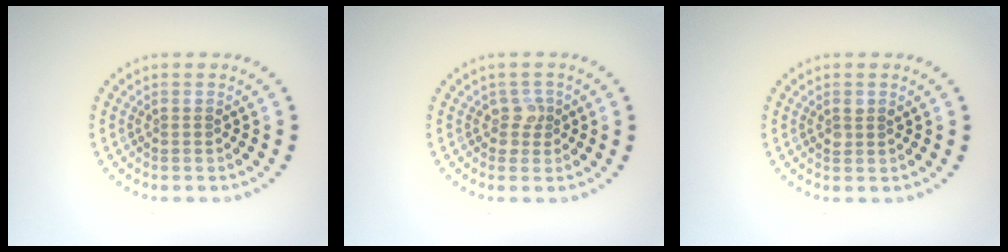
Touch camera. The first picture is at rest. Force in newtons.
{"total": 1.5, "press": 1.2, "slide": 0.9}
{"total": 1.0, "press": 1.0, "slide": 0.2}